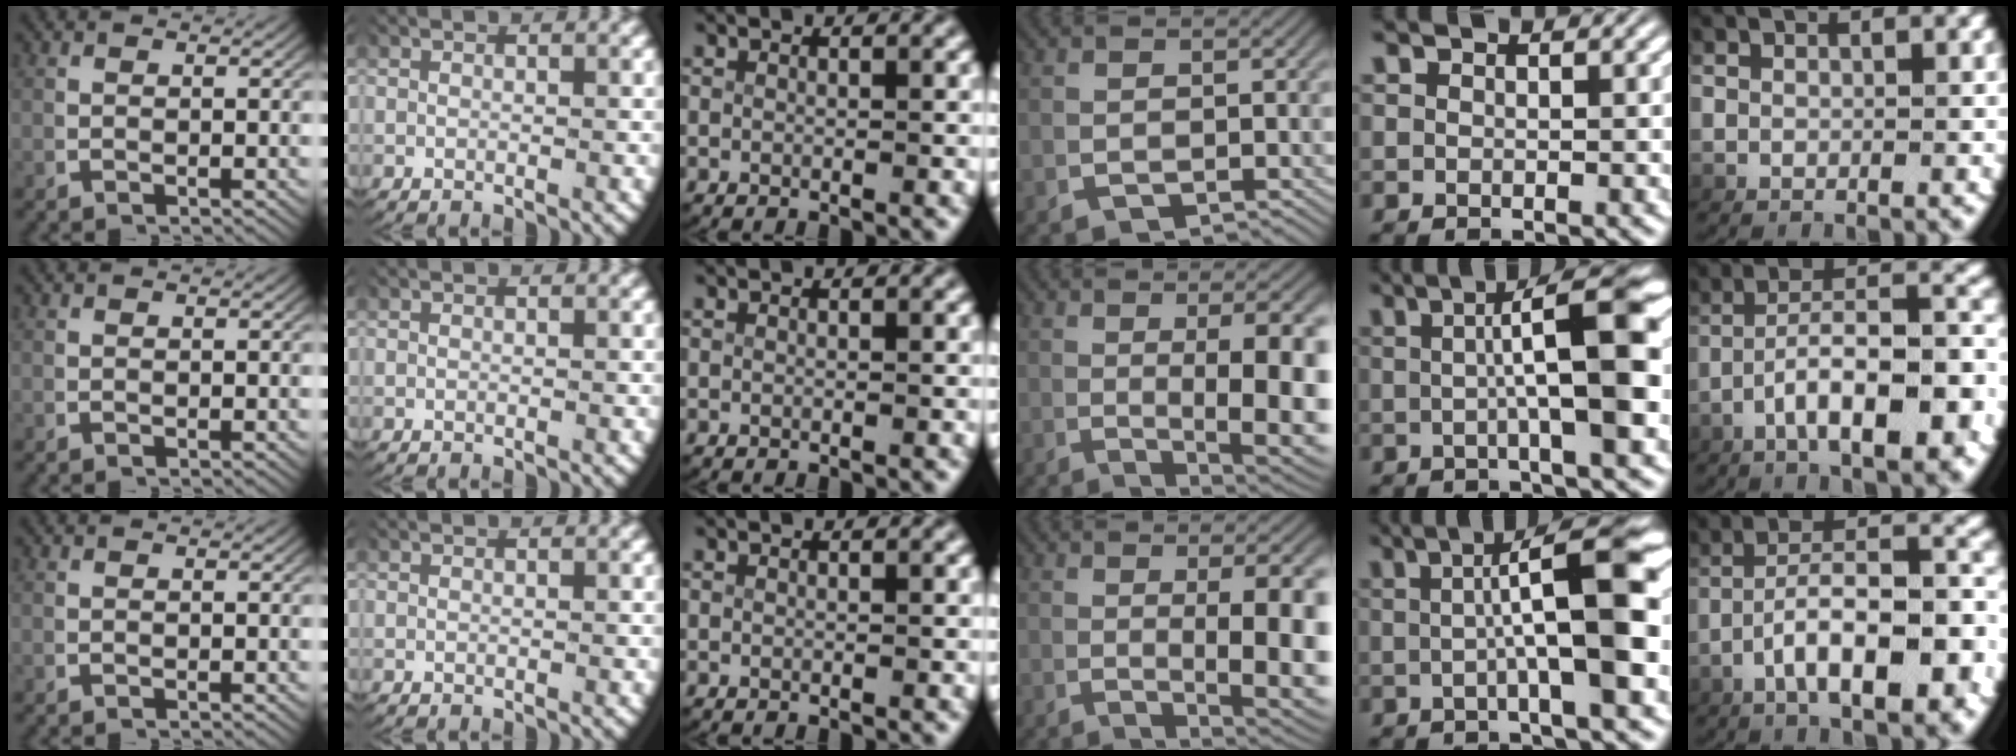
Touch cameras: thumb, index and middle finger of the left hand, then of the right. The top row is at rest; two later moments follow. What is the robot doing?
{"motion": "lift_and_place", "object": "ribbon"}